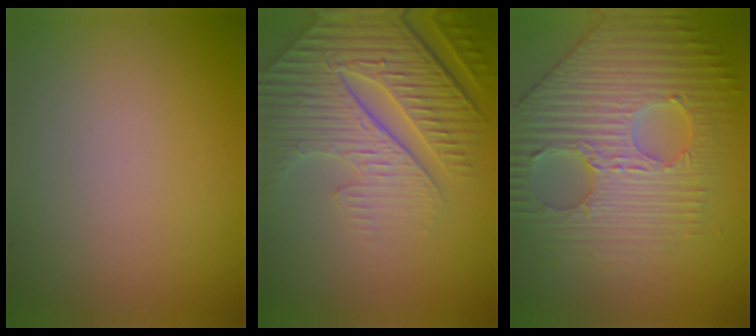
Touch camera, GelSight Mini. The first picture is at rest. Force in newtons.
{"total": 8.0, "press": 5.8, "slide": 5.5}
{"total": 6.4, "press": 5.5, "slide": 3.3}